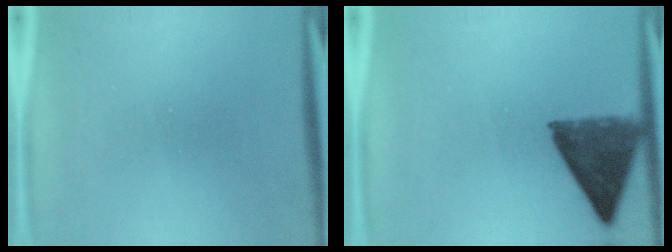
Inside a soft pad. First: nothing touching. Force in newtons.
{"total": 8.7}